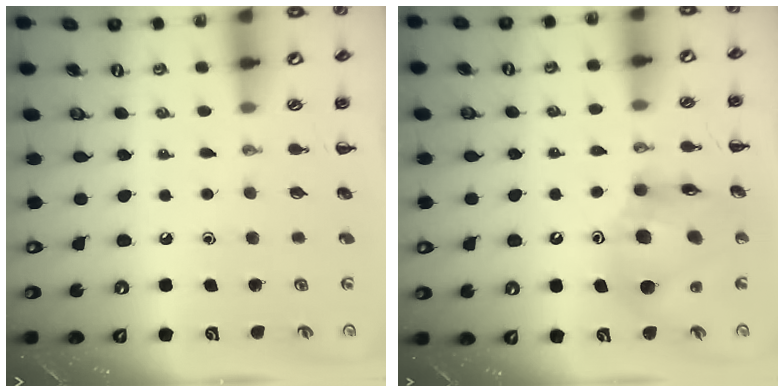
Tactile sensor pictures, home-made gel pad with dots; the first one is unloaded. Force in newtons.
{"total": 12.8, "press": 12.2, "slide": 3.7}